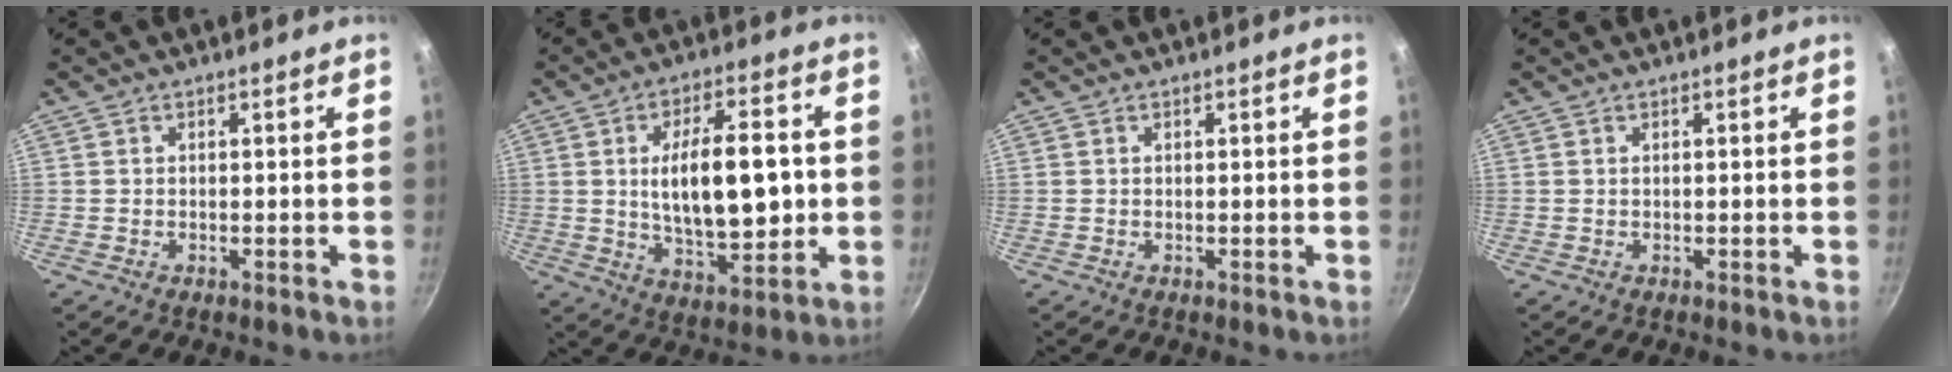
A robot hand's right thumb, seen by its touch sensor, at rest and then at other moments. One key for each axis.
{"total": 15.6, "fx": 0.9, "fy": 7.1, "fz": 13.9, "tx": -0.204, "ty": -0.004, "tz": 0.020}
{"total": 0.0}
{"total": 0.0}